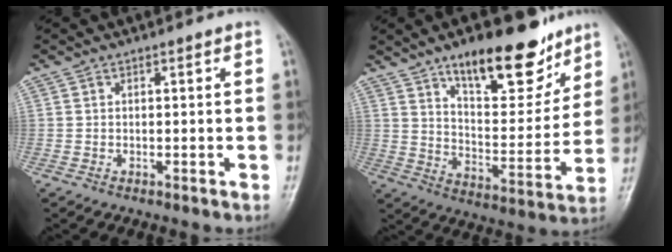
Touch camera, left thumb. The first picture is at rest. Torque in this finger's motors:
{"motor_torque": [0.68, 0.54, 1.39, -1.38, 0.20]}